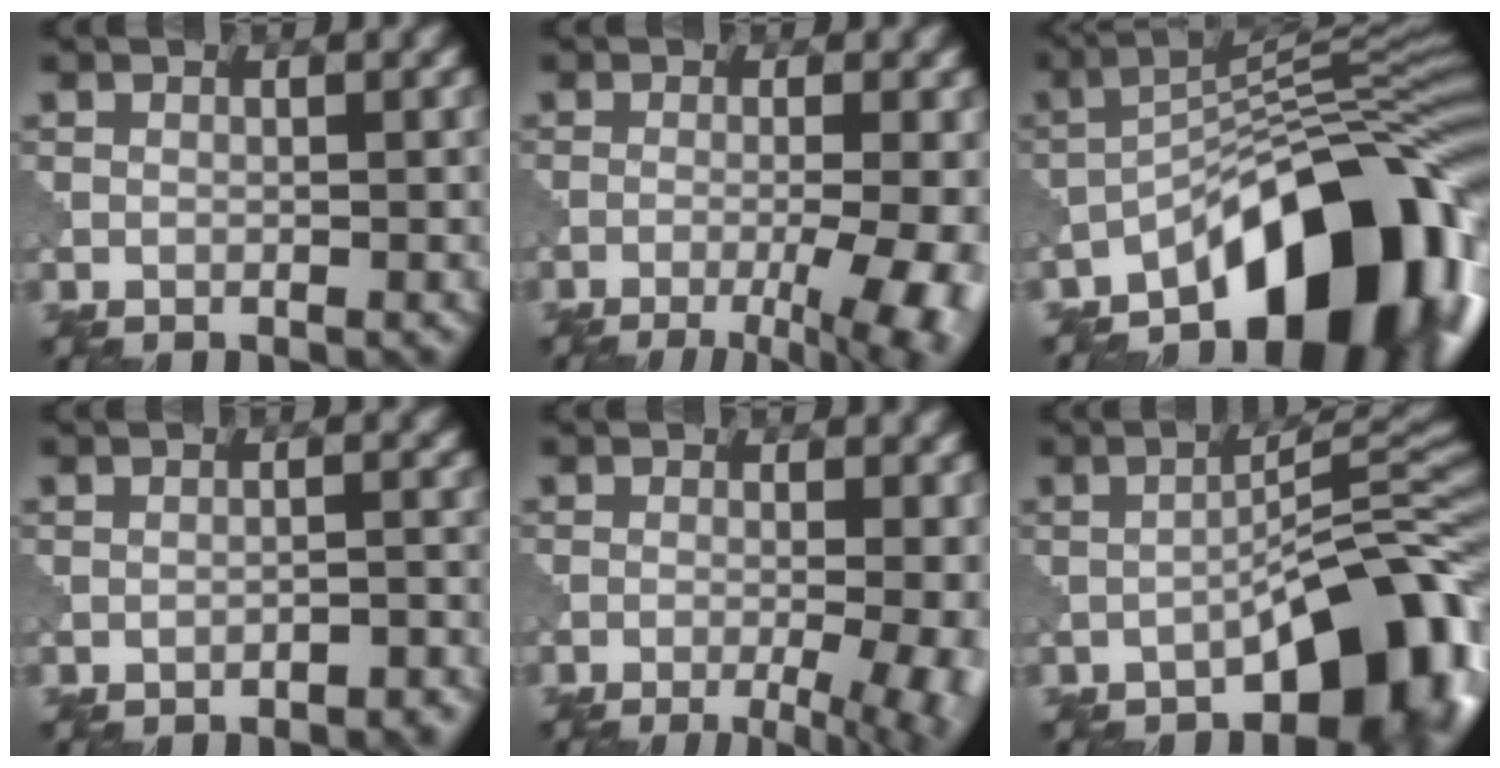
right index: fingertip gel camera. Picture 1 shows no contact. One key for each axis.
{"total": 9.9, "fx": -3.8, "fy": 3.6, "fz": 8.4, "tx": -0.089, "ty": -0.005, "tz": -0.043}
{"total": 14.7, "fx": -8.8, "fy": 5.5, "fz": 10.3, "tx": -0.127, "ty": 0.012, "tz": -0.152}
{"total": 2.1, "fx": -1.8, "fy": 0.4, "fz": 0.9, "tx": -0.008, "ty": 0.005, "tz": -0.026}
{"total": 11.2, "fx": -2.3, "fy": 5.7, "fz": 9.4, "tx": -0.070, "ty": 0.009, "tz": -0.020}
{"total": 9.1, "fx": -4.7, "fy": 3.1, "fz": 7.1, "tx": -0.082, "ty": 0.015, "tz": -0.077}